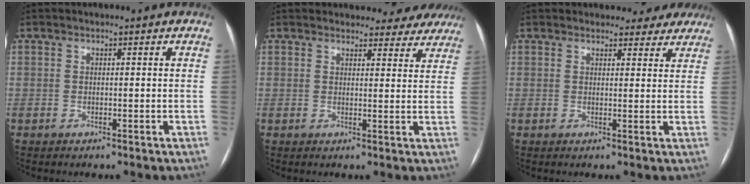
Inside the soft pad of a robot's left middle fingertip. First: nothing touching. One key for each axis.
{"total": 10.5, "fx": 9.9, "fy": 3.4, "fz": 1.0, "tx": 0.024, "ty": -0.008, "tz": 0.089}
{"total": 6.8, "fx": 6.2, "fy": 2.5, "fz": 0.9, "tx": 0.011, "ty": 0.001, "tz": 0.054}